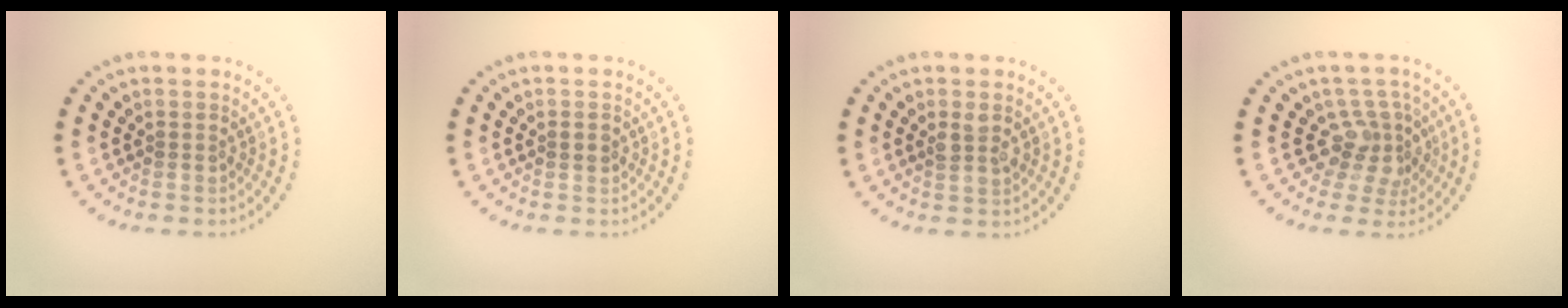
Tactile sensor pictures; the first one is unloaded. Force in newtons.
{"total": 1.1, "press": 1.0, "slide": 0.3}
{"total": 1.8, "press": 1.8, "slide": 0.3}
{"total": 3.2, "press": 2.5, "slide": 2.1}